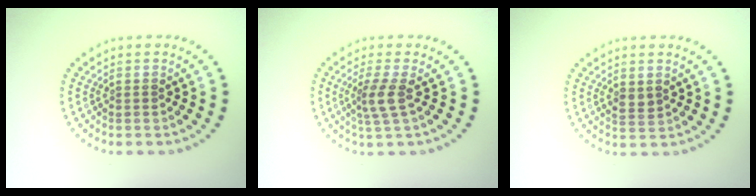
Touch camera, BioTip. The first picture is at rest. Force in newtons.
{"total": 2.5, "press": 1.9, "slide": 1.5}
{"total": 1.3, "press": 1.2, "slide": 0.3}